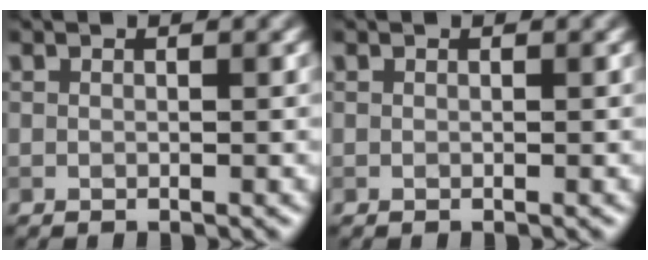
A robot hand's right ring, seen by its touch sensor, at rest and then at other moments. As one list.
[{"total": 0.0}]